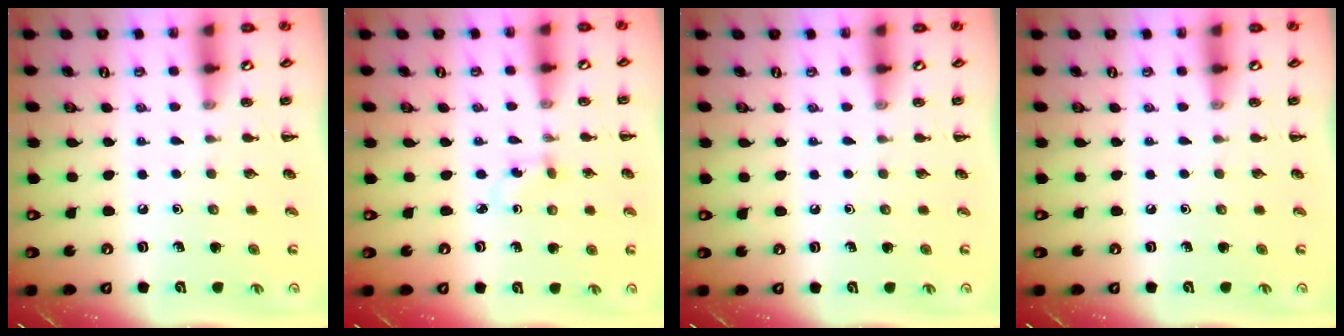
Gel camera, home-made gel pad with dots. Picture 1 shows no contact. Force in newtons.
{"total": 1.9, "press": 1.6, "slide": 0.9}
{"total": 0.0}
{"total": 0.0}